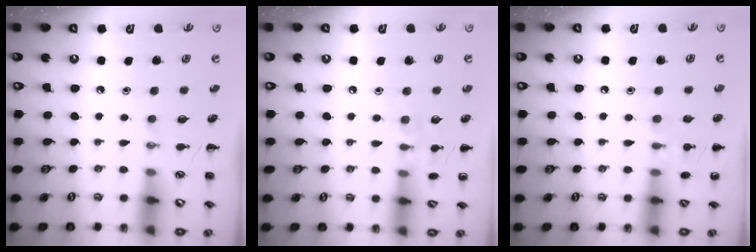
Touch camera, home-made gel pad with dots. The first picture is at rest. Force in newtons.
{"total": 7.6, "press": 7.4, "slide": 1.7}
{"total": 7.2, "press": 6.8, "slide": 2.2}